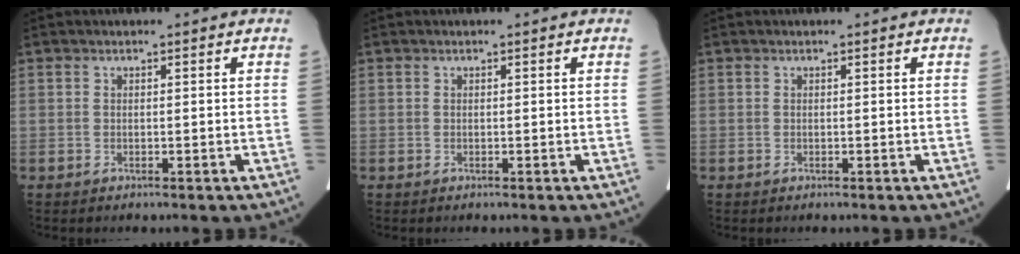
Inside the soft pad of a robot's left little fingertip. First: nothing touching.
{"total": 0.0}
{"total": 0.0}